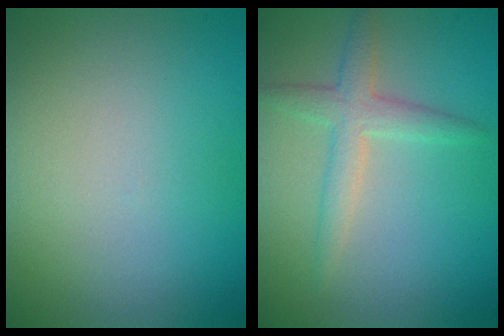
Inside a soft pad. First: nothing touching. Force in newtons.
{"total": 2.8, "press": 2.8, "slide": 0.0}